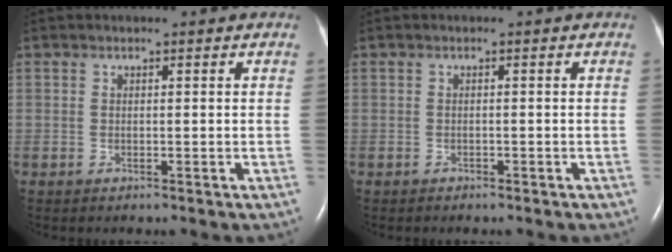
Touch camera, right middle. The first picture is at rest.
{"total": 0.6, "force": [-0.5, 0.2, 0.2], "torque": [-0.012, -0.001, -0.006]}